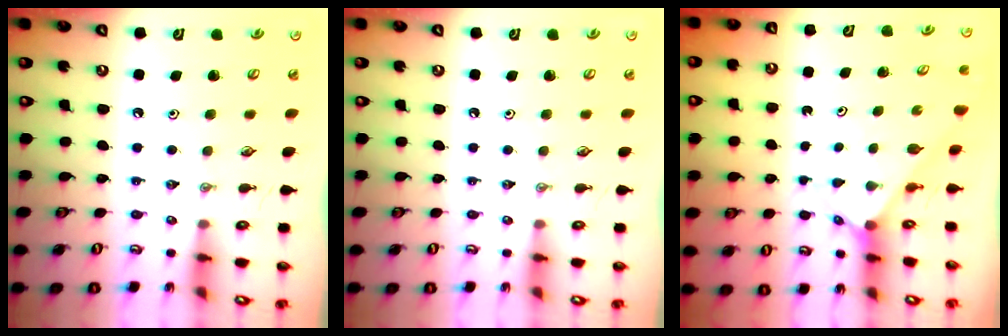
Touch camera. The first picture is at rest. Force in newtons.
{"total": 0.0}
{"total": 1.9, "press": 1.9, "slide": 0.1}